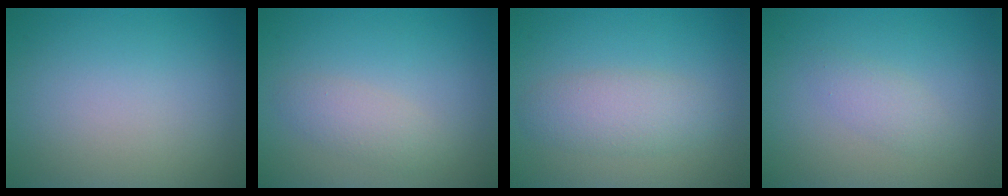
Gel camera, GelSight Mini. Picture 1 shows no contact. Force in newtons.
{"total": 1.9, "press": 1.9, "slide": 0.0}
{"total": 3.1, "press": 3.1, "slide": 0.1}
{"total": 1.5, "press": 1.5, "slide": 0.1}